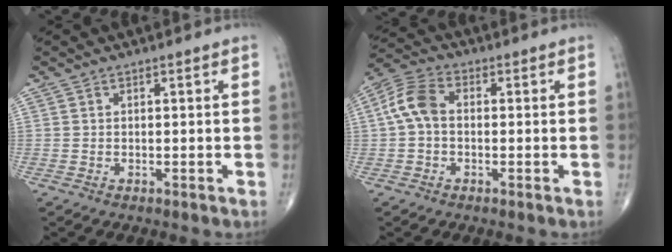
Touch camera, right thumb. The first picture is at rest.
{"total": 7.1, "force": [0.1, 4.7, 5.4], "torque": [-0.111, 0.023, -0.008]}